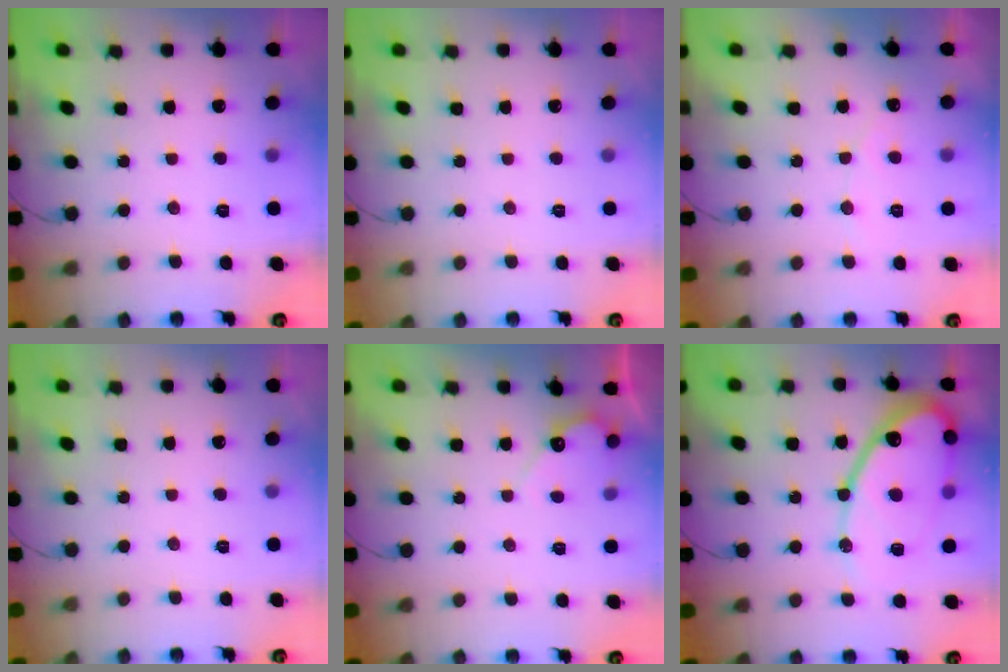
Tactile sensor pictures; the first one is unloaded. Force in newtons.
{"total": 0.0}
{"total": 3.3, "press": 3.3, "slide": 0.2}
{"total": 0.0}
{"total": 4.8, "press": 4.8, "slide": 0.3}
{"total": 19.0, "press": 18.9, "slide": 1.8}